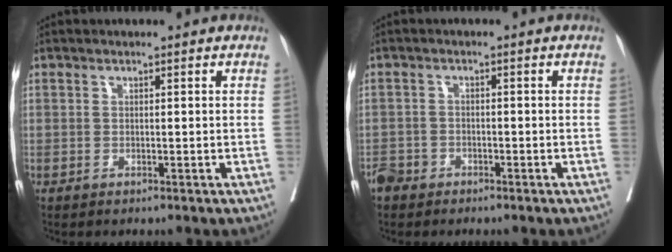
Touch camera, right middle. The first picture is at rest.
{"total": 2.5, "force": [-2.2, 1.1, 0.4], "torque": [-0.014, 0.004, -0.042]}